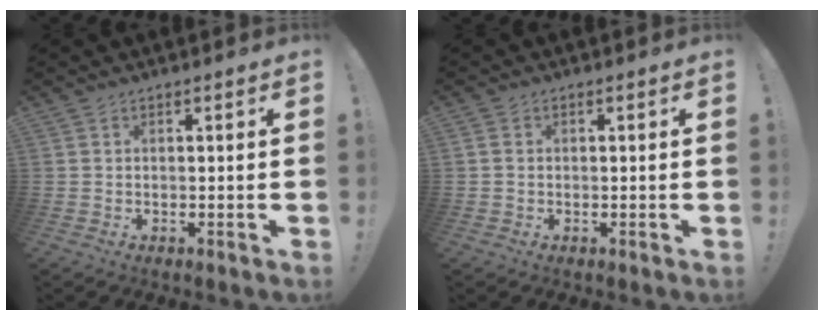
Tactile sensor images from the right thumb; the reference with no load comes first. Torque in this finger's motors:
{"motor_torque": [-0.12, -0.36, 0.28, -0.03, 0.07]}